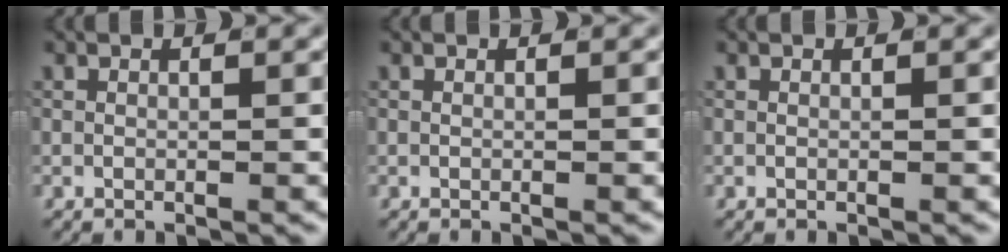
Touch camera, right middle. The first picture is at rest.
{"total": 0.0}
{"total": 0.0}